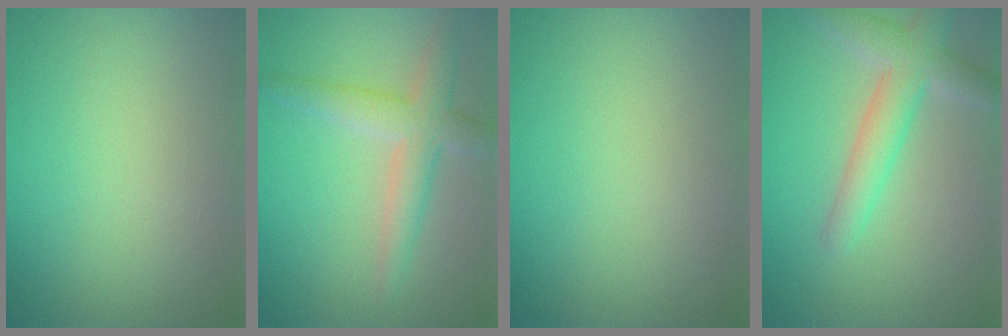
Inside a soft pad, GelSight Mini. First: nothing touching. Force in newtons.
{"total": 3.9, "press": 3.9, "slide": 0.2}
{"total": 0.0}
{"total": 4.0, "press": 4.0, "slide": 0.3}